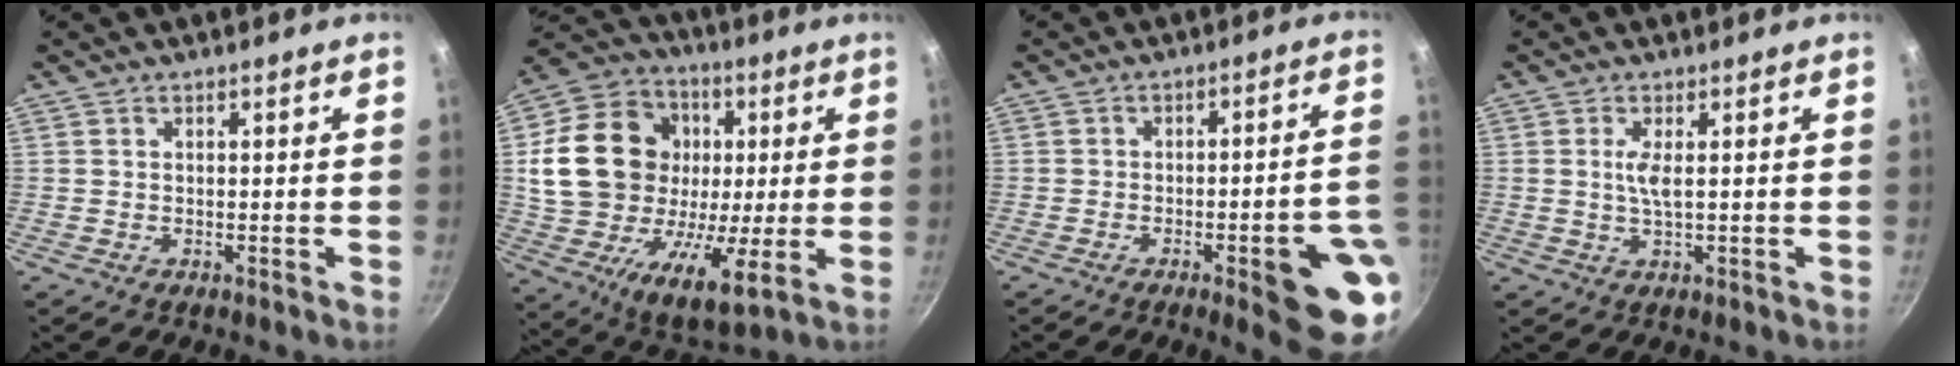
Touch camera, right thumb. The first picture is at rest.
{"total": 25.1, "force": [3.7, 18.2, 16.9], "torque": [-0.269, -0.005, 0.059]}
{"total": 14.9, "force": [-5.5, 3.4, 13.4], "torque": [-0.124, 0.032, -0.068]}
{"total": 3.2, "force": [0.6, 0.7, 3.1], "torque": [-0.067, -0.003, 0.012]}